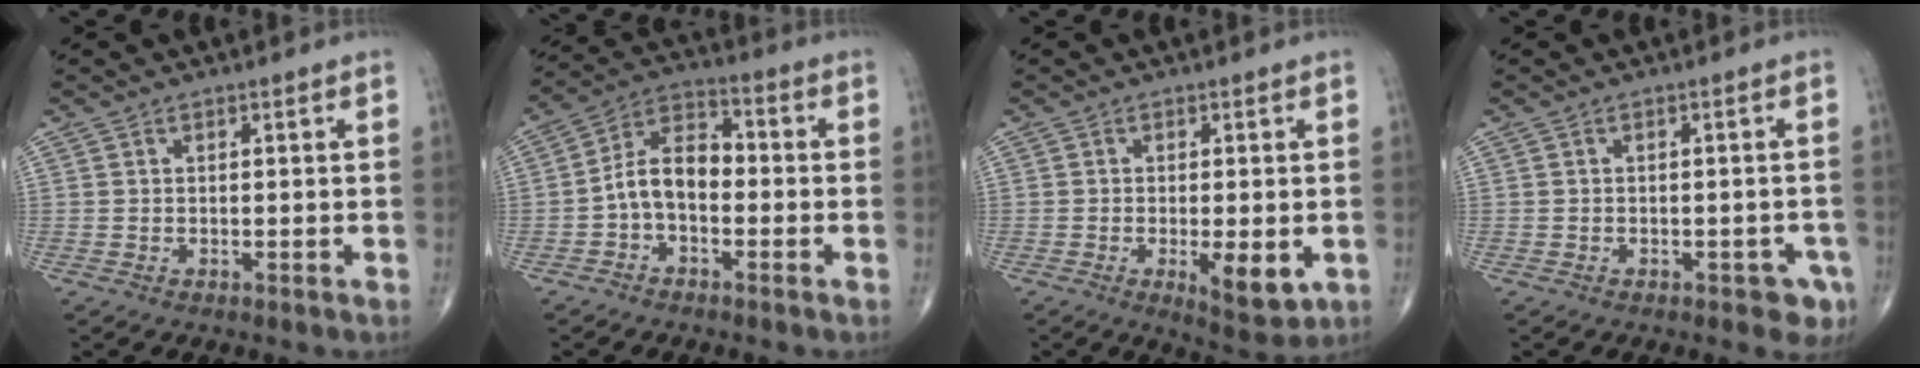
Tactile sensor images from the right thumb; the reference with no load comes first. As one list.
[{"total": 8.8, "force": [-1.7, 5.4, 6.8], "torque": [-0.110, 0.039, -0.045]}, {"total": 7.4, "force": [-1.9, 2.6, 6.6], "torque": [-0.092, -0.017, -0.023]}, {"total": 3.9, "force": [-2.0, 2.0, 2.7], "torque": [-0.016, 0.009, -0.022]}]